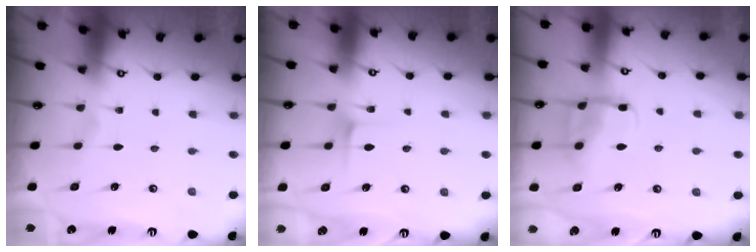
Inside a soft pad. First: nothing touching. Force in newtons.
{"total": 4.6, "press": 4.5, "slide": 0.5}
{"total": 10.2, "press": 10.2, "slide": 1.0}